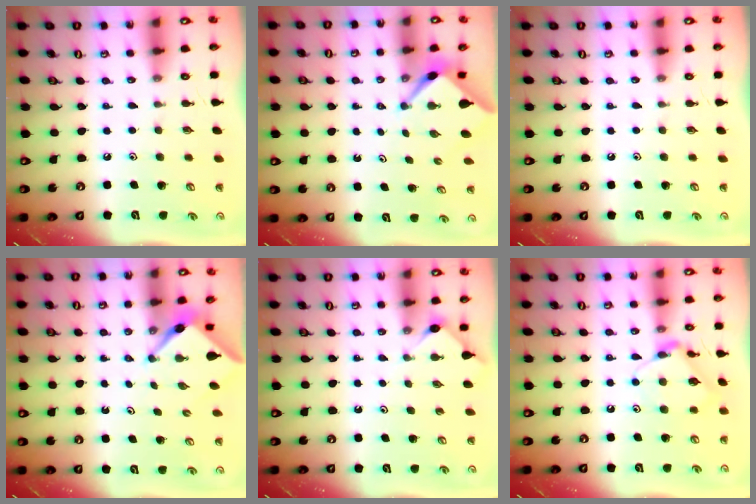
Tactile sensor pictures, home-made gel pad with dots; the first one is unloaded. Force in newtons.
{"total": 2.5, "press": 2.4, "slide": 0.4}
{"total": 0.0}
{"total": 3.1, "press": 3.1, "slide": 0.3}
{"total": 3.0, "press": 2.9, "slide": 0.4}
{"total": 9.4, "press": 9.4, "slide": 0.6}